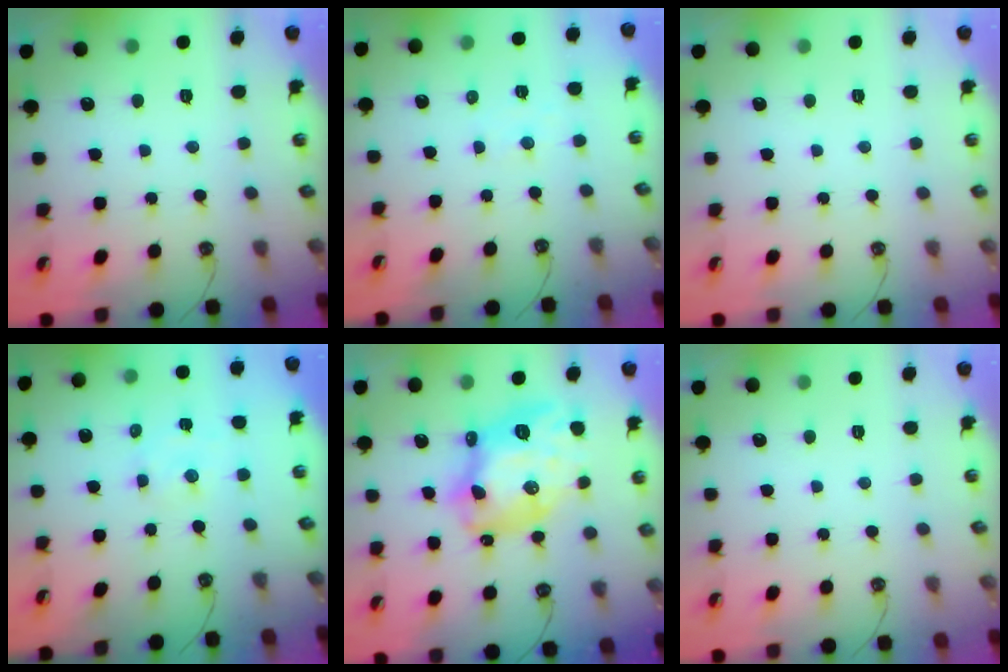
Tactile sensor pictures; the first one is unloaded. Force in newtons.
{"total": 4.2, "press": 4.2, "slide": 0.5}
{"total": 0.0}
{"total": 2.7, "press": 2.7, "slide": 0.4}
{"total": 15.9, "press": 15.8, "slide": 1.9}
{"total": 0.0}